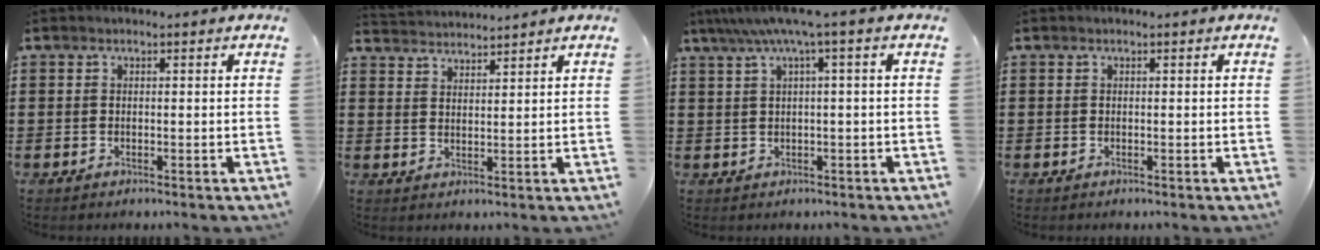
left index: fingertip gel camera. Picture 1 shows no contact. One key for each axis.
{"total": 2.6, "fx": 2.6, "fy": -0.2, "fz": -0.4, "tx": -0.002, "ty": -0.010, "tz": 0.048}
{"total": 4.8, "fx": 1.4, "fy": -0.4, "fz": 4.6, "tx": -0.090, "ty": -0.003, "tz": 0.022}
{"total": 0.0}